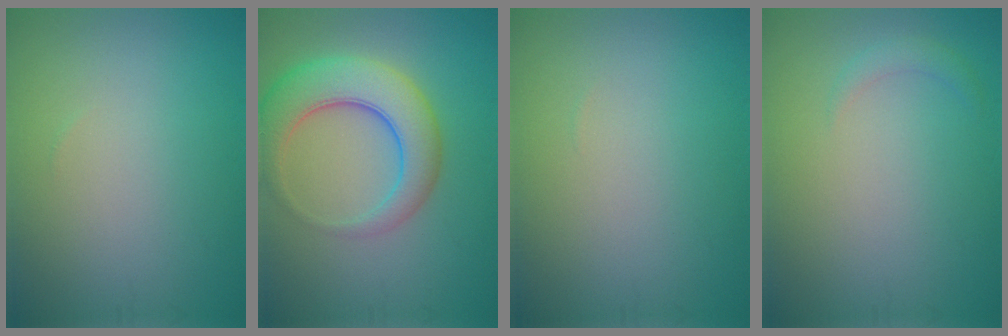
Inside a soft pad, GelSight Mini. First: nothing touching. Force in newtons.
{"total": 6.7, "press": 6.7, "slide": 0.4}
{"total": 0.0}
{"total": 1.0, "press": 1.0, "slide": 0.1}